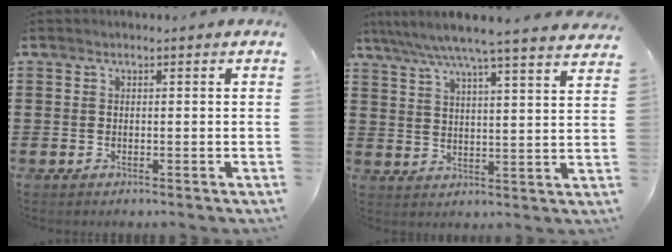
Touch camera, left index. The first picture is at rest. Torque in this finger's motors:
{"motor_torque": [2.14, 0.00, 0.50, 0.21]}